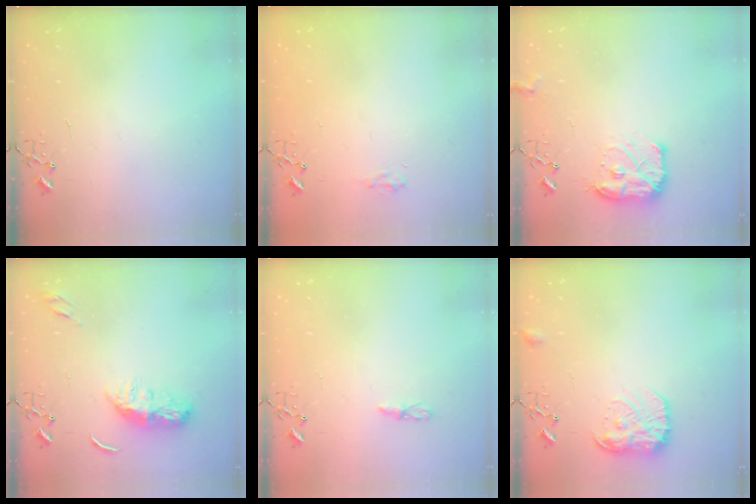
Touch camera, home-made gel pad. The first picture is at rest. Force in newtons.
{"total": 6.7, "press": 6.6, "slide": 0.7}
{"total": 12.6, "press": 12.6, "slide": 0.6}
{"total": 9.4, "press": 9.4, "slide": 0.4}
{"total": 3.2, "press": 3.2, "slide": 0.4}
{"total": 14.3, "press": 14.3, "slide": 0.9}